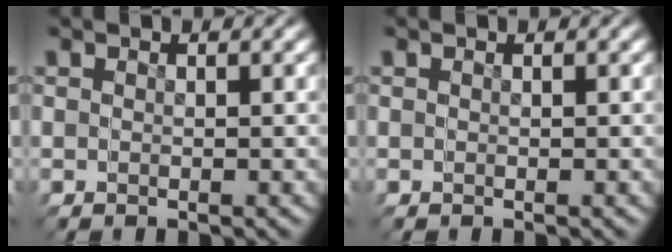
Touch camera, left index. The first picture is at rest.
{"total": 0.0}